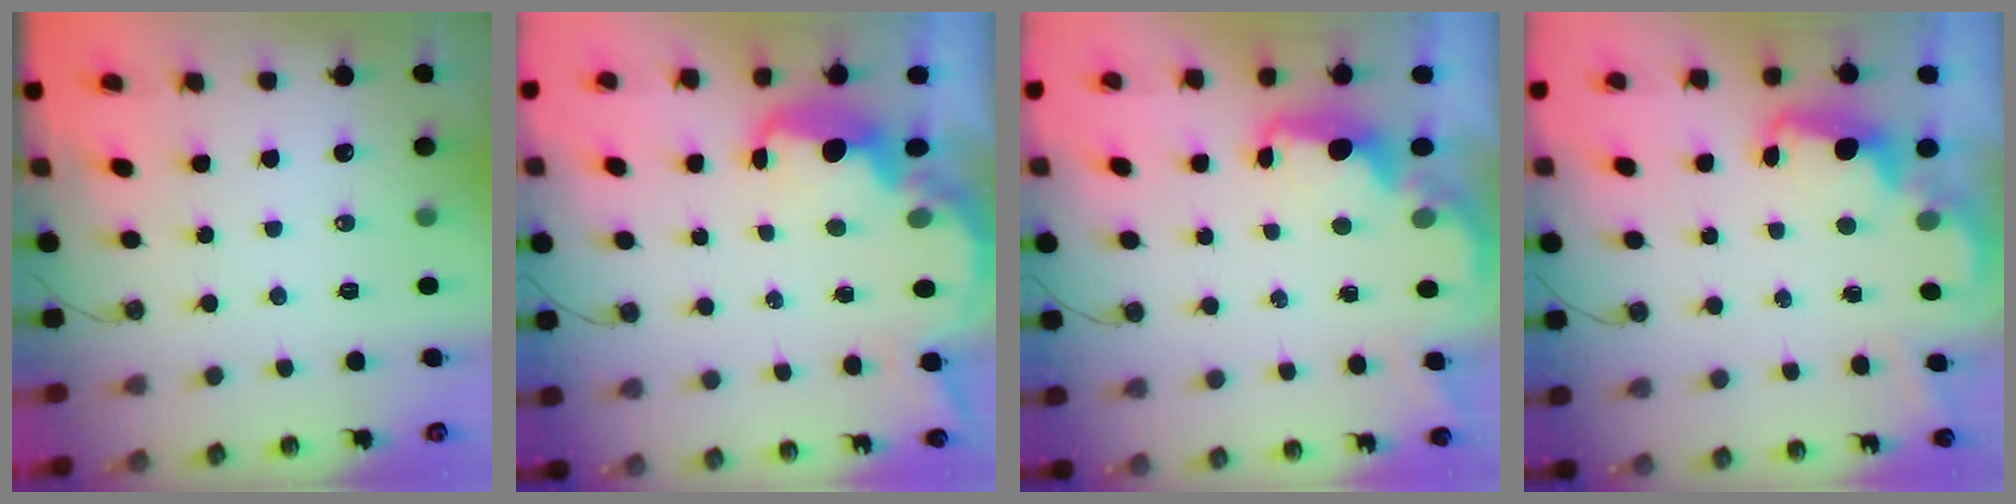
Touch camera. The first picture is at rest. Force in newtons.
{"total": 5.9, "press": 5.9, "slide": 0.6}
{"total": 2.0, "press": 1.9, "slide": 0.7}
{"total": 2.4, "press": 2.3, "slide": 0.5}